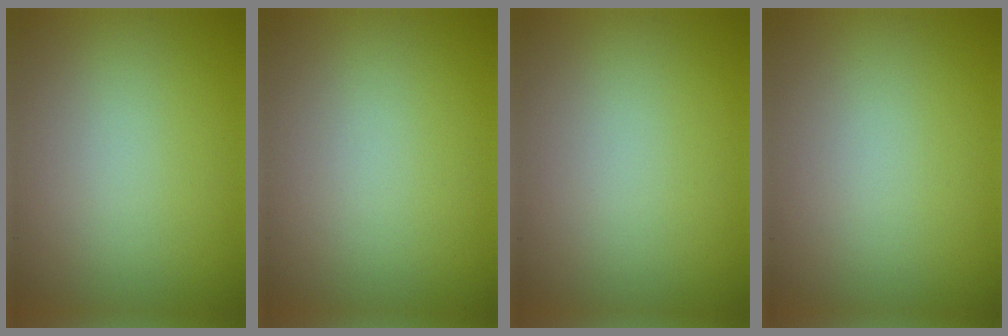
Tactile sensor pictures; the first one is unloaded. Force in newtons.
{"total": 0.0}
{"total": 0.0}
{"total": 0.0}